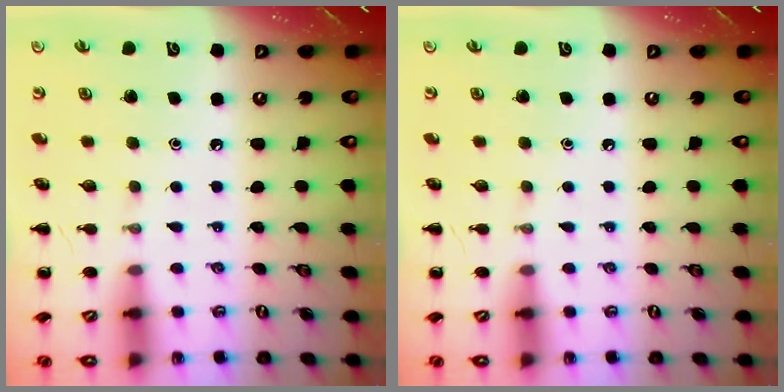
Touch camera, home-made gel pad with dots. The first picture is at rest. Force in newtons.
{"total": 0.0}